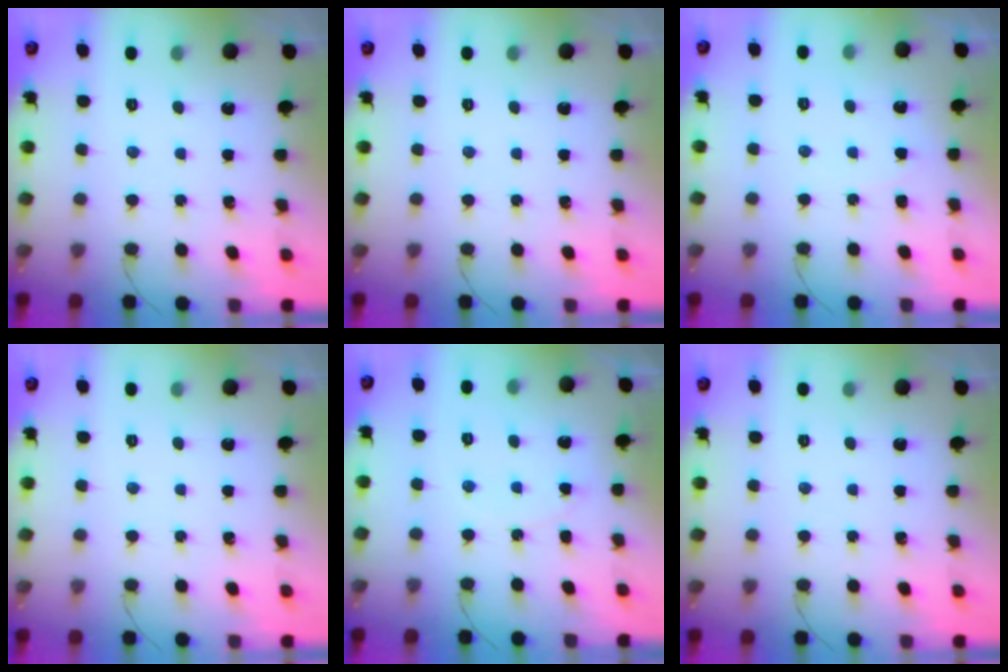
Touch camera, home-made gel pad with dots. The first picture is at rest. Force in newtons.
{"total": 0.0}
{"total": 7.1, "press": 7.1, "slide": 0.5}
{"total": 0.0}
{"total": 8.1, "press": 8.1, "slide": 0.6}
{"total": 0.0}